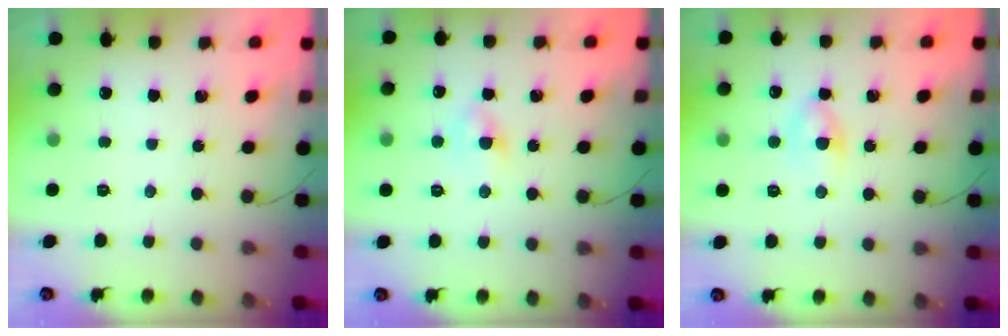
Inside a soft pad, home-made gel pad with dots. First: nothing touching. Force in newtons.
{"total": 3.0, "press": 2.8, "slide": 1.0}
{"total": 3.8, "press": 3.6, "slide": 1.3}